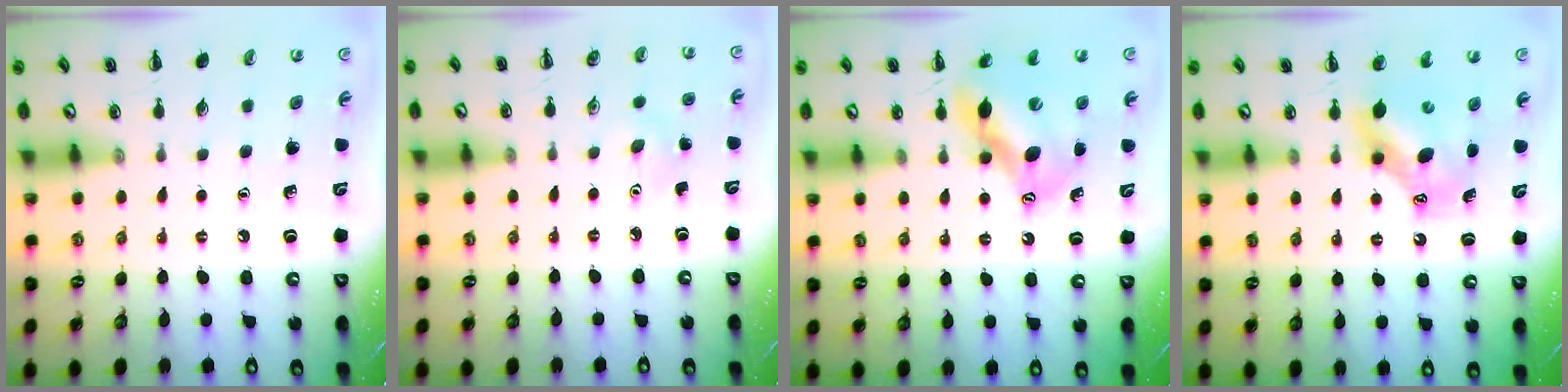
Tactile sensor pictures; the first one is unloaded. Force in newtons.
{"total": 2.8, "press": 2.8, "slide": 0.7}
{"total": 12.4, "press": 12.0, "slide": 3.1}
{"total": 7.5, "press": 7.3, "slide": 1.4}